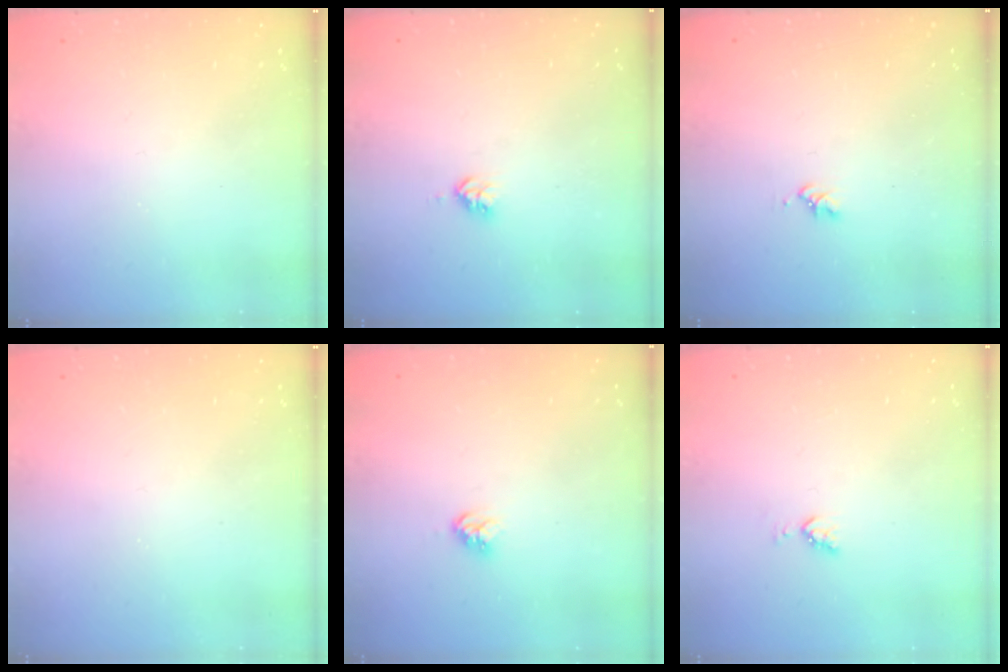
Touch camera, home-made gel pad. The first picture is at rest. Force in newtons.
{"total": 2.8, "press": 2.8, "slide": 0.2}
{"total": 1.6, "press": 1.6, "slide": 0.3}
{"total": 0.0}
{"total": 3.9, "press": 3.8, "slide": 0.5}
{"total": 3.6, "press": 3.5, "slide": 0.9}